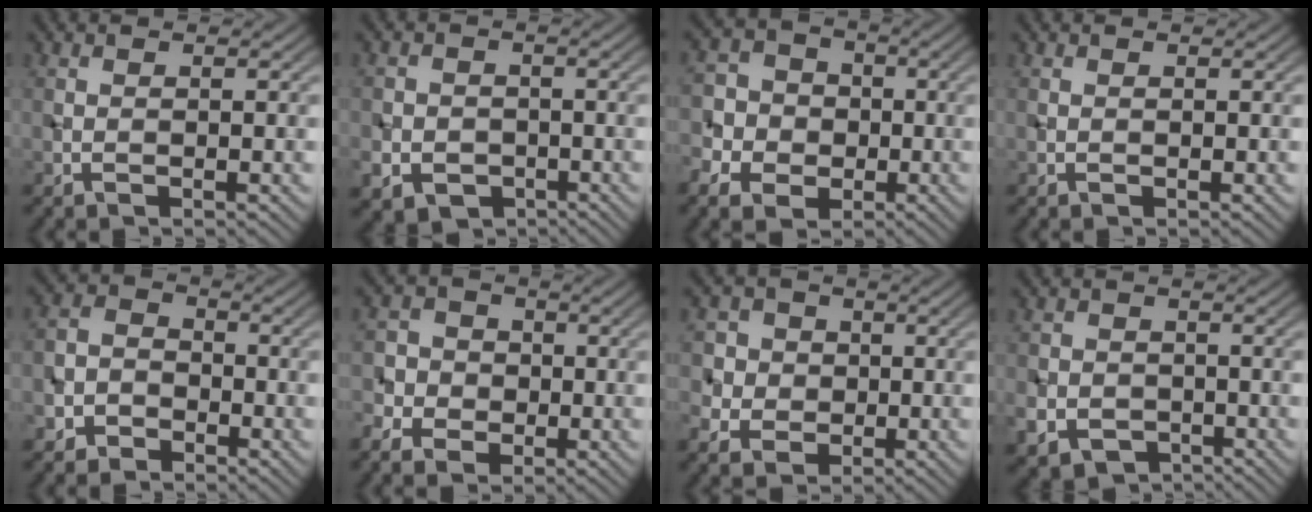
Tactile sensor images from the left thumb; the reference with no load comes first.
{"total": 5.8, "force": [-2.7, 4.9, 1.6], "torque": [-0.036, -0.015, -0.058]}
{"total": 8.1, "force": [-3.0, 7.0, 2.9], "torque": [-0.078, -0.013, -0.080]}
{"total": 0.0}
{"total": 4.2, "force": [-2.9, 2.8, 1.0], "torque": [-0.014, 0.004, -0.069]}
{"total": 6.1, "force": [-2.6, 5.2, 1.9], "torque": [-0.045, -0.008, -0.067]}
{"total": 5.9, "force": [-0.6, 5.6, 1.6], "torque": [-0.053, 0.008, -0.036]}
{"total": 6.0, "force": [-2.8, 4.9, 2.0], "torque": [-0.046, -0.019, -0.056]}